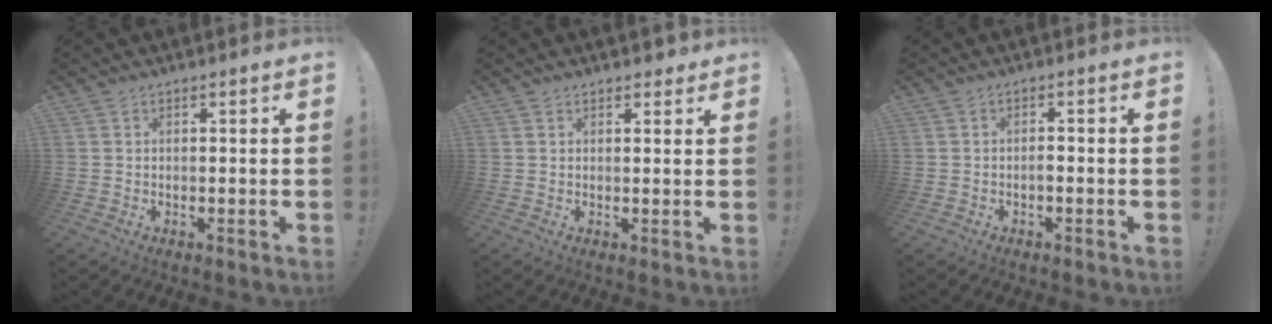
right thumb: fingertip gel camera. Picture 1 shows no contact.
{"total": 2.0, "force": [1.5, 1.1, 0.6], "torque": [0.003, -0.008, 0.027]}
{"total": 1.2, "force": [-0.8, 0.3, 0.8], "torque": [-0.019, 0.003, -0.014]}